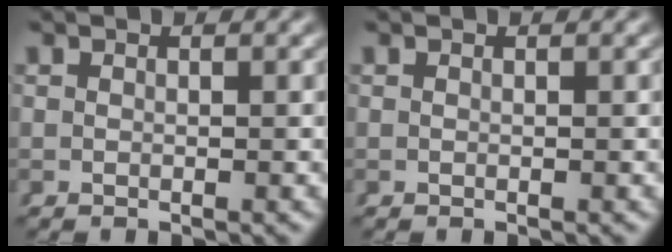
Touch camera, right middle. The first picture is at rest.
{"total": 0.0}